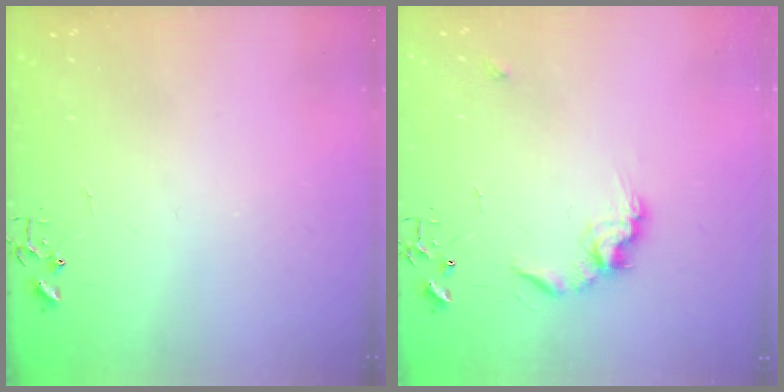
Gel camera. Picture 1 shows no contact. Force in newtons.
{"total": 11.9, "press": 11.8, "slide": 1.0}